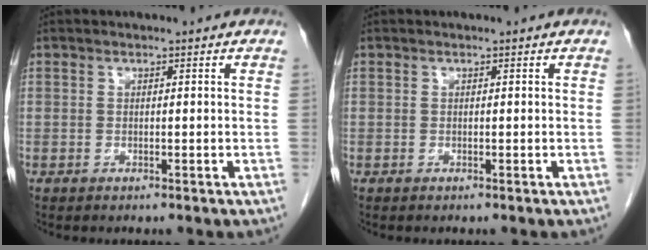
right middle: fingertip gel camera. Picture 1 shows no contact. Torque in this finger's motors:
{"motor_torque": [0.03, 0.24, -0.04, 0.00]}